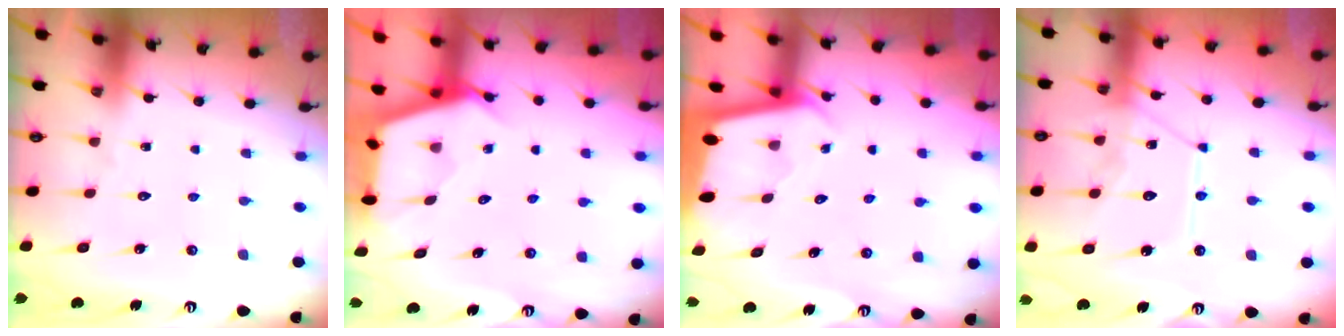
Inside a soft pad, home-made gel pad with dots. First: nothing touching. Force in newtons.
{"total": 2.7, "press": 2.7, "slide": 0.3}
{"total": 1.9, "press": 1.9, "slide": 0.1}
{"total": 13.0, "press": 12.9, "slide": 1.2}